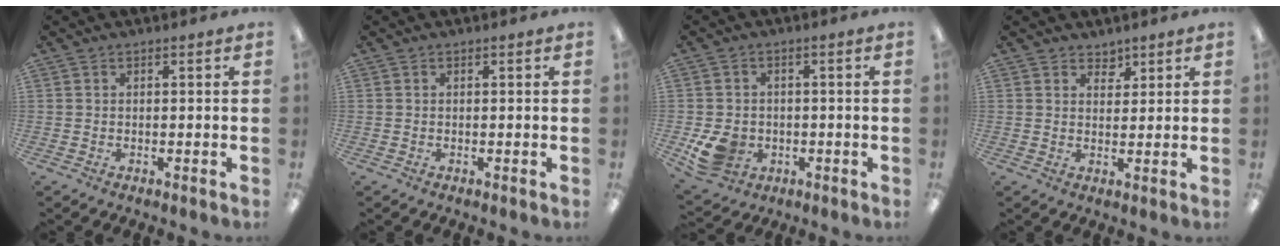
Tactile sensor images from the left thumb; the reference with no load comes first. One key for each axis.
{"total": 0.0}
{"total": 8.1, "fx": -2.1, "fy": 6.6, "fz": 4.1, "tx": -0.085, "ty": 0.007, "tz": -0.036}
{"total": 3.0, "fx": 2.5, "fy": 1.7, "fz": 0.1, "tx": 0.008, "ty": -0.015, "tz": 0.044}